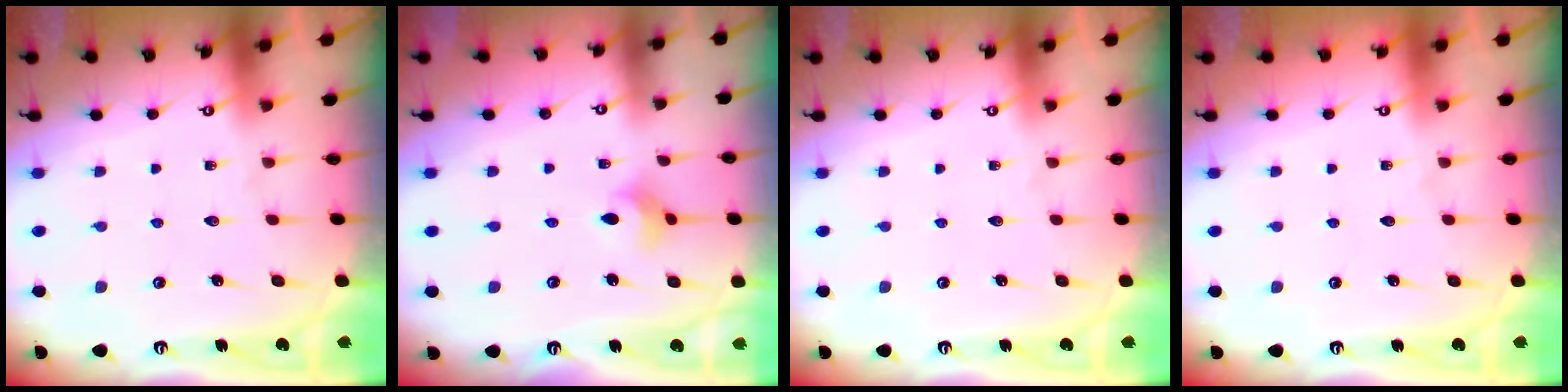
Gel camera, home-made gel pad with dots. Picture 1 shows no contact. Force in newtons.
{"total": 4.6, "press": 4.5, "slide": 0.8}
{"total": 0.0}
{"total": 0.0}